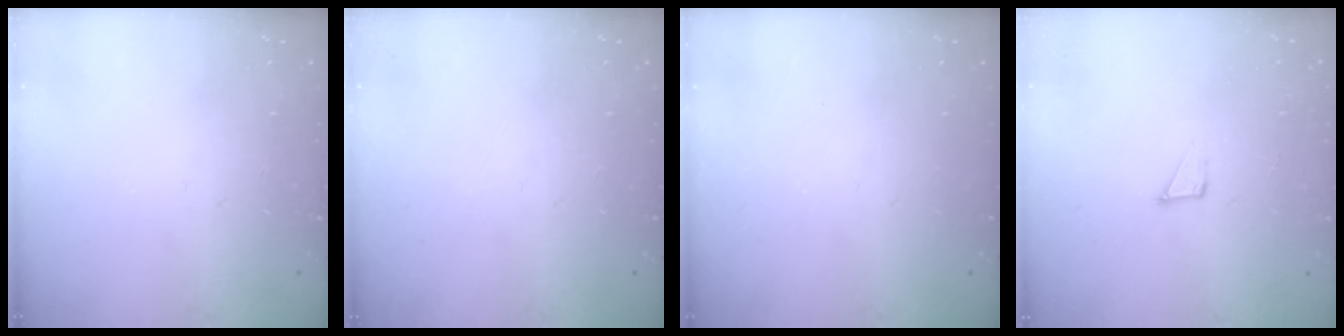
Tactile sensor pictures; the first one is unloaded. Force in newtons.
{"total": 0.0}
{"total": 0.0}
{"total": 2.1, "press": 2.1, "slide": 0.1}